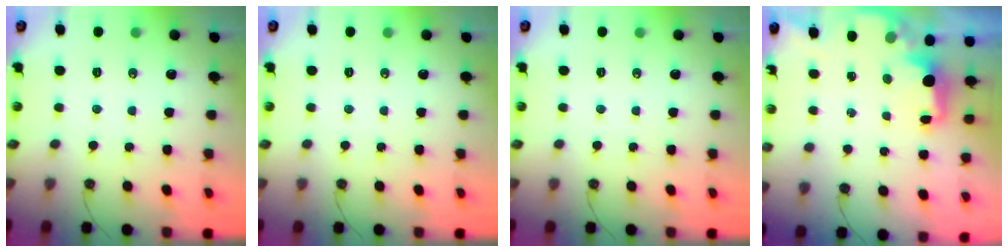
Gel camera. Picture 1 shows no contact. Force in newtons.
{"total": 0.0}
{"total": 0.0}
{"total": 2.0, "press": 1.9, "slide": 0.7}